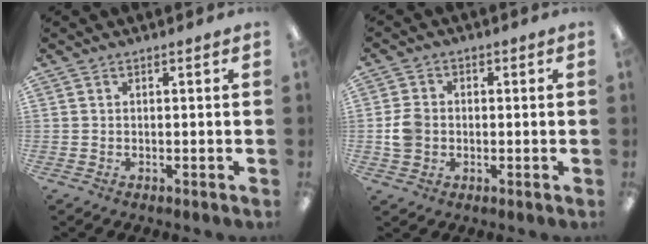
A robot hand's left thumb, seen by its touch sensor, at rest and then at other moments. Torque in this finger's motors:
{"motor_torque": [-0.41, 0.50, 0.25, -0.42, 0.00]}